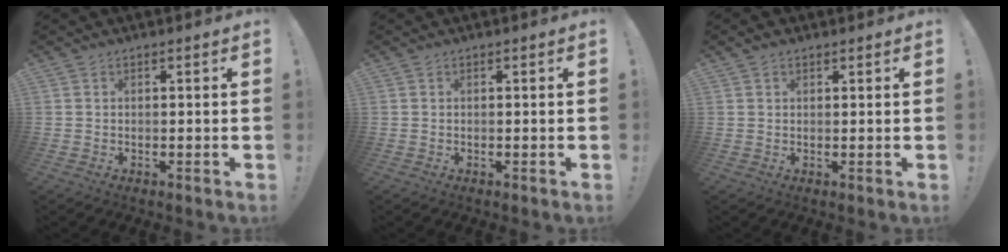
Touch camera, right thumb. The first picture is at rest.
{"total": 0.0}
{"total": 1.3, "force": [1.0, 0.8, 0.4], "torque": [0.000, -0.003, 0.018]}